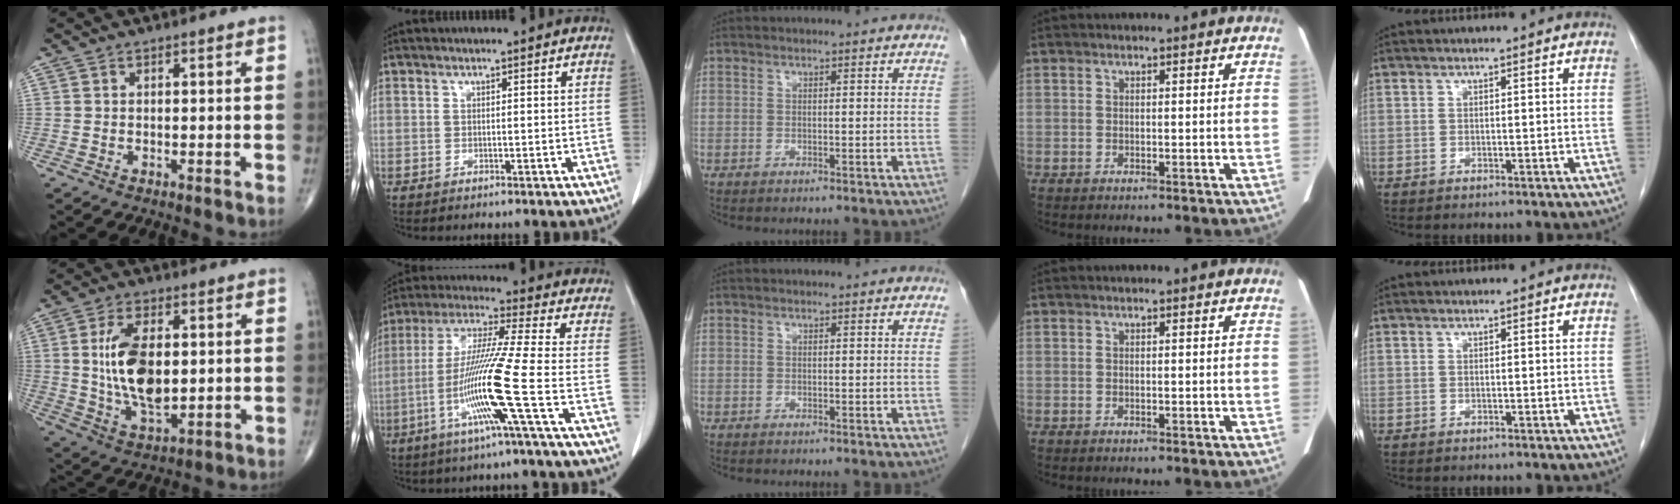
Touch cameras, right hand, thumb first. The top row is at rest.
{"thumb": {"total": 13.9, "force": [1.3, 7.1, 11.8], "torque": [-0.214, -0.014, 0.032]}, "index": {"total": 13.2, "force": [-4.2, -2.4, 12.2], "torque": [-0.246, -0.015, -0.087]}}